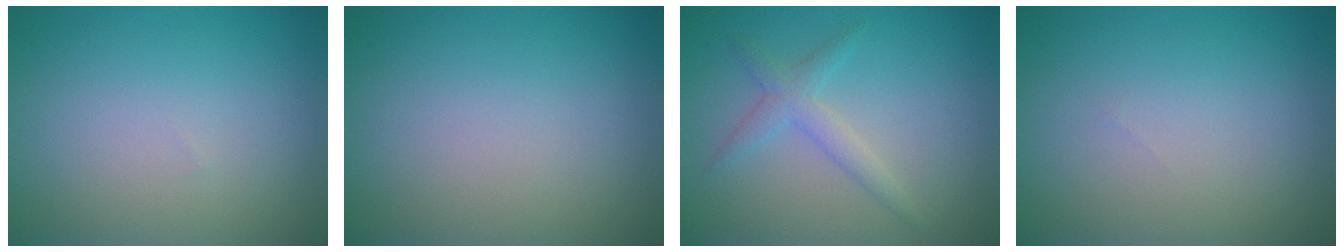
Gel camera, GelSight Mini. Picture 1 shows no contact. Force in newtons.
{"total": 0.0}
{"total": 1.3, "press": 1.3, "slide": 0.1}
{"total": 0.0}